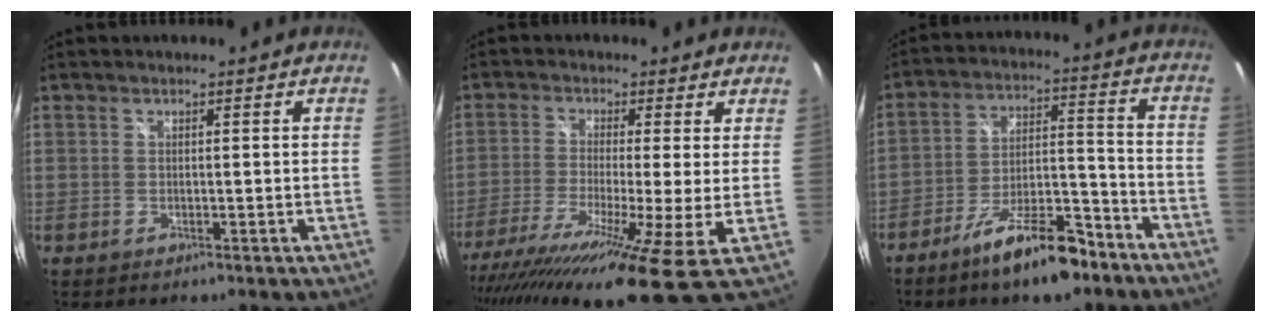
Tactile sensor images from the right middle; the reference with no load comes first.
{"total": 16.8, "force": [-9.1, 0.5, 14.1], "torque": [-0.271, -0.077, -0.158]}
{"total": 13.3, "force": [-9.7, 4.0, 8.1], "torque": [-0.141, 0.013, -0.152]}